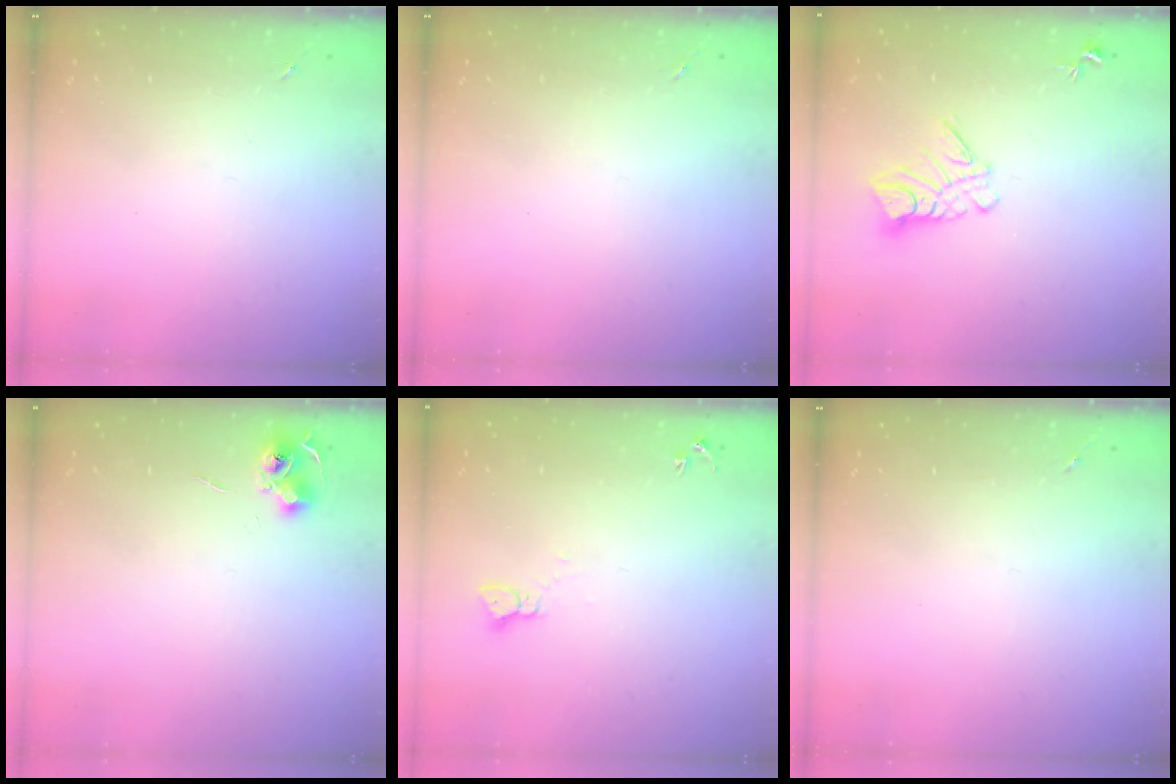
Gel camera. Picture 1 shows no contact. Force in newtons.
{"total": 0.0}
{"total": 9.7, "press": 9.7, "slide": 0.9}
{"total": 6.8, "press": 6.8, "slide": 0.7}
{"total": 2.3, "press": 2.3, "slide": 0.3}
{"total": 0.0}